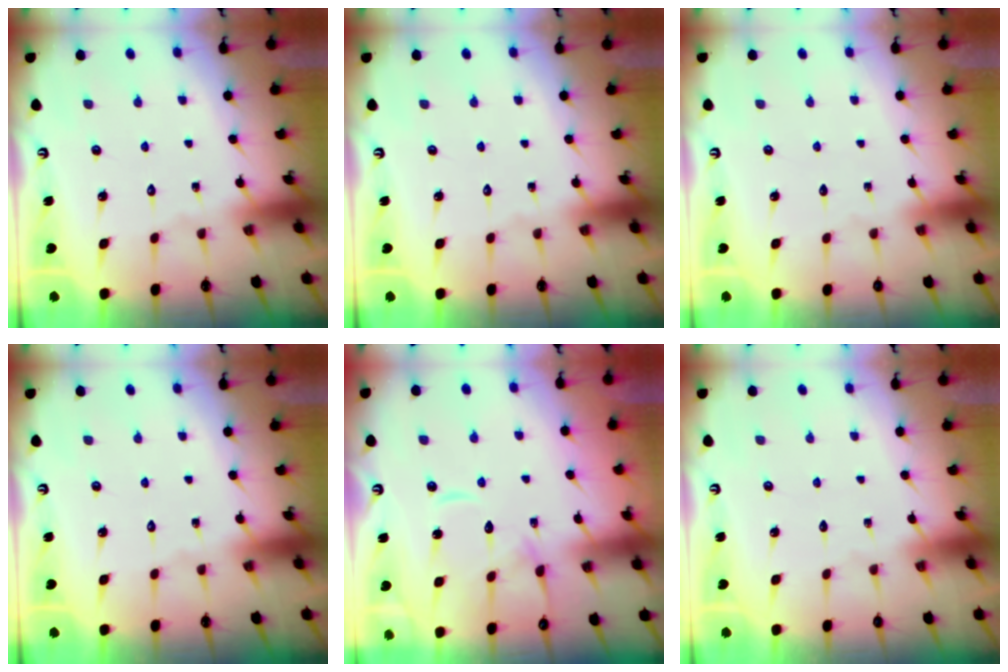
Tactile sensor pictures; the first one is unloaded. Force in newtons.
{"total": 0.0}
{"total": 0.0}
{"total": 0.0}
{"total": 11.8, "press": 11.7, "slide": 1.0}
{"total": 0.0}